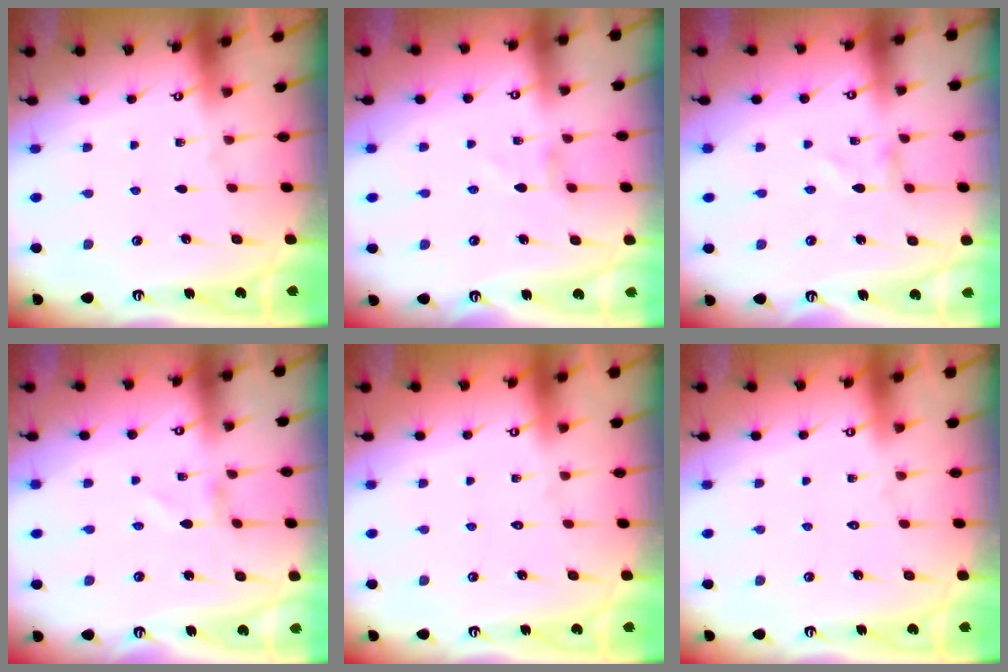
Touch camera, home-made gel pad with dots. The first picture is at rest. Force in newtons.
{"total": 1.6, "press": 1.5, "slide": 0.3}
{"total": 0.6, "press": 0.6, "slide": 0.1}
{"total": 0.9, "press": 0.9, "slide": 0.1}
{"total": 1.7, "press": 1.7, "slide": 0.1}
{"total": 1.7, "press": 1.7, "slide": 0.1}